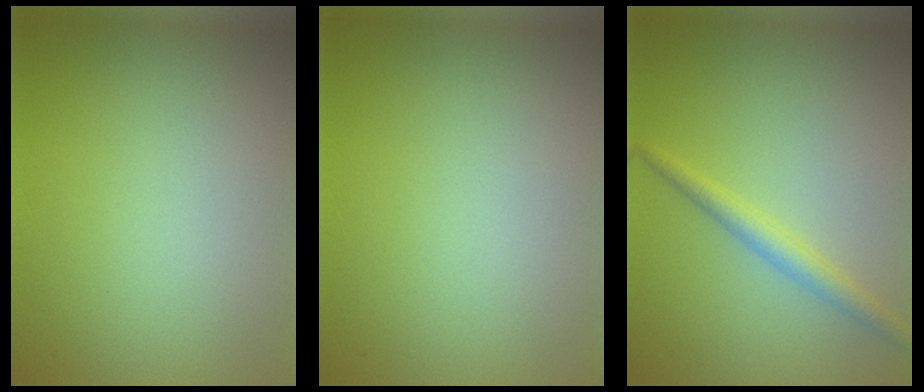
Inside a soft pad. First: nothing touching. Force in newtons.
{"total": 0.0}
{"total": 2.1, "press": 2.1, "slide": 0.0}